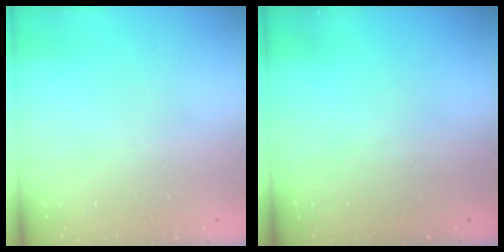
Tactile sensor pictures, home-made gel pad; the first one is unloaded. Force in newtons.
{"total": 0.0}